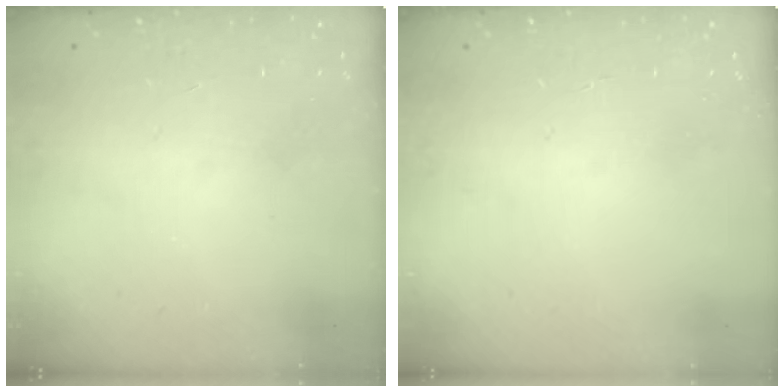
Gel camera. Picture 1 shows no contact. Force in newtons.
{"total": 2.2, "press": 2.2, "slide": 0.2}